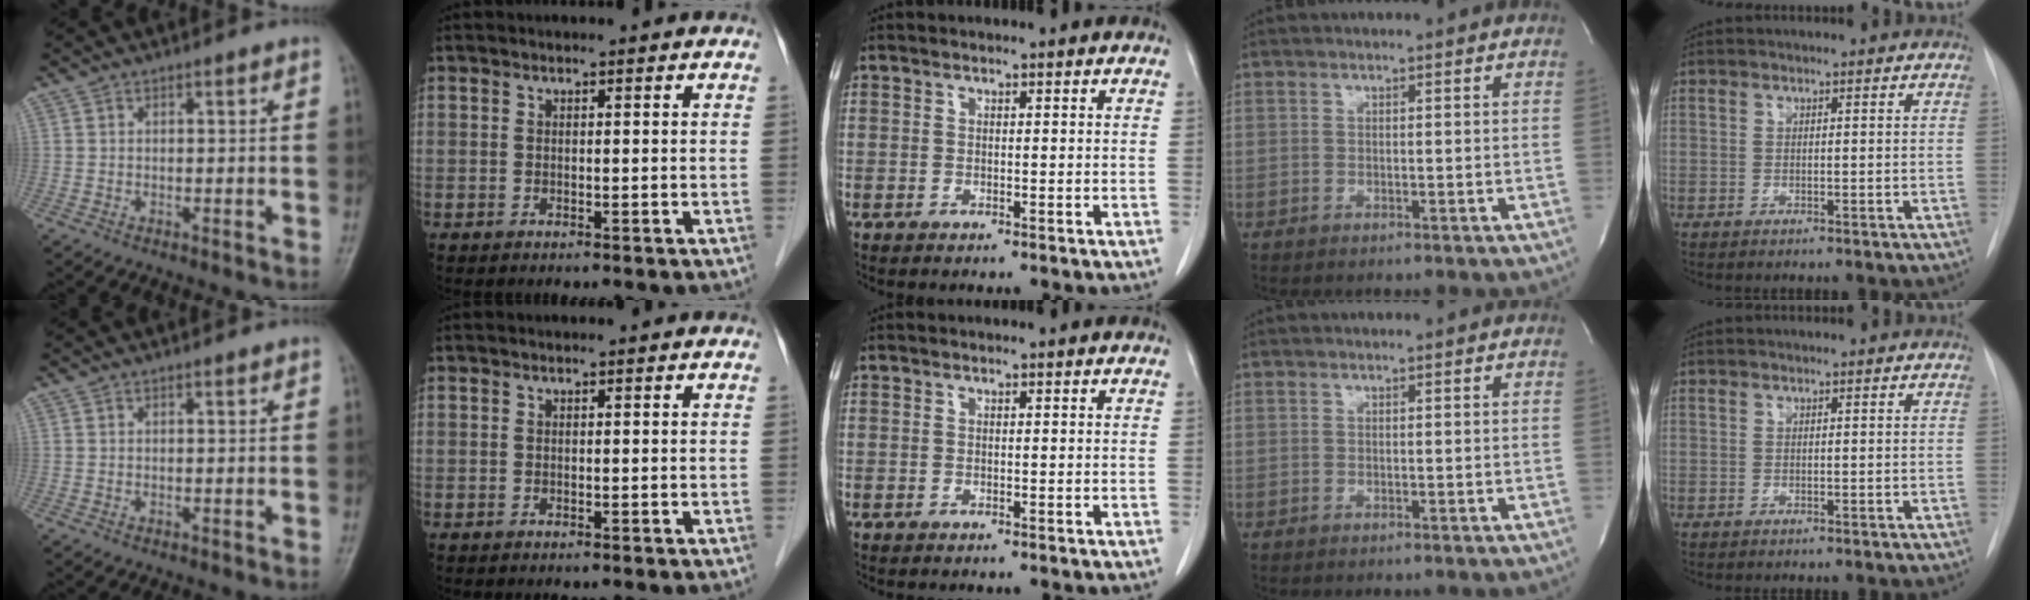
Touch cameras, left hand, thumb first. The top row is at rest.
{}